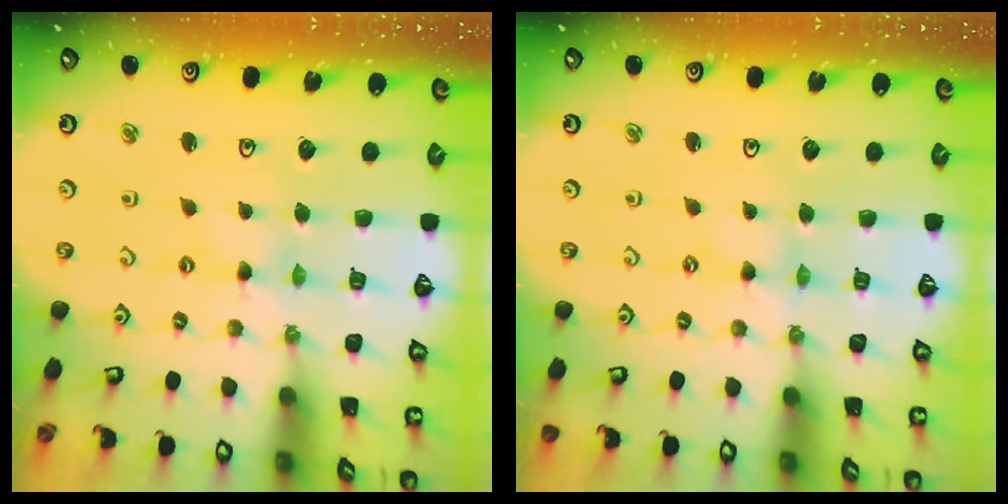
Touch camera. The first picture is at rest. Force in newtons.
{"total": 0.0}